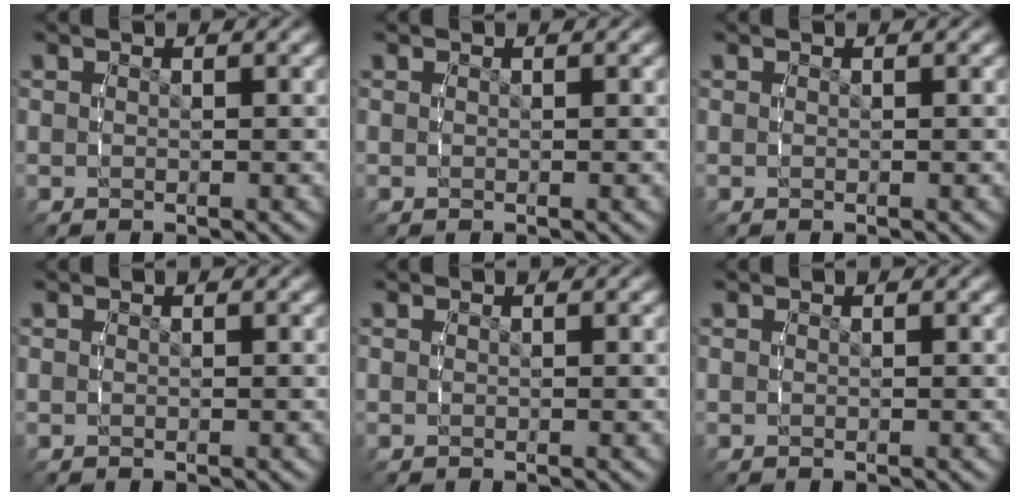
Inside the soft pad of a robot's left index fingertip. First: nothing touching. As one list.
[{"total": 0.0}, {"total": 0.0}, {"total": 0.0}, {"total": 0.0}, {"total": 0.0}]